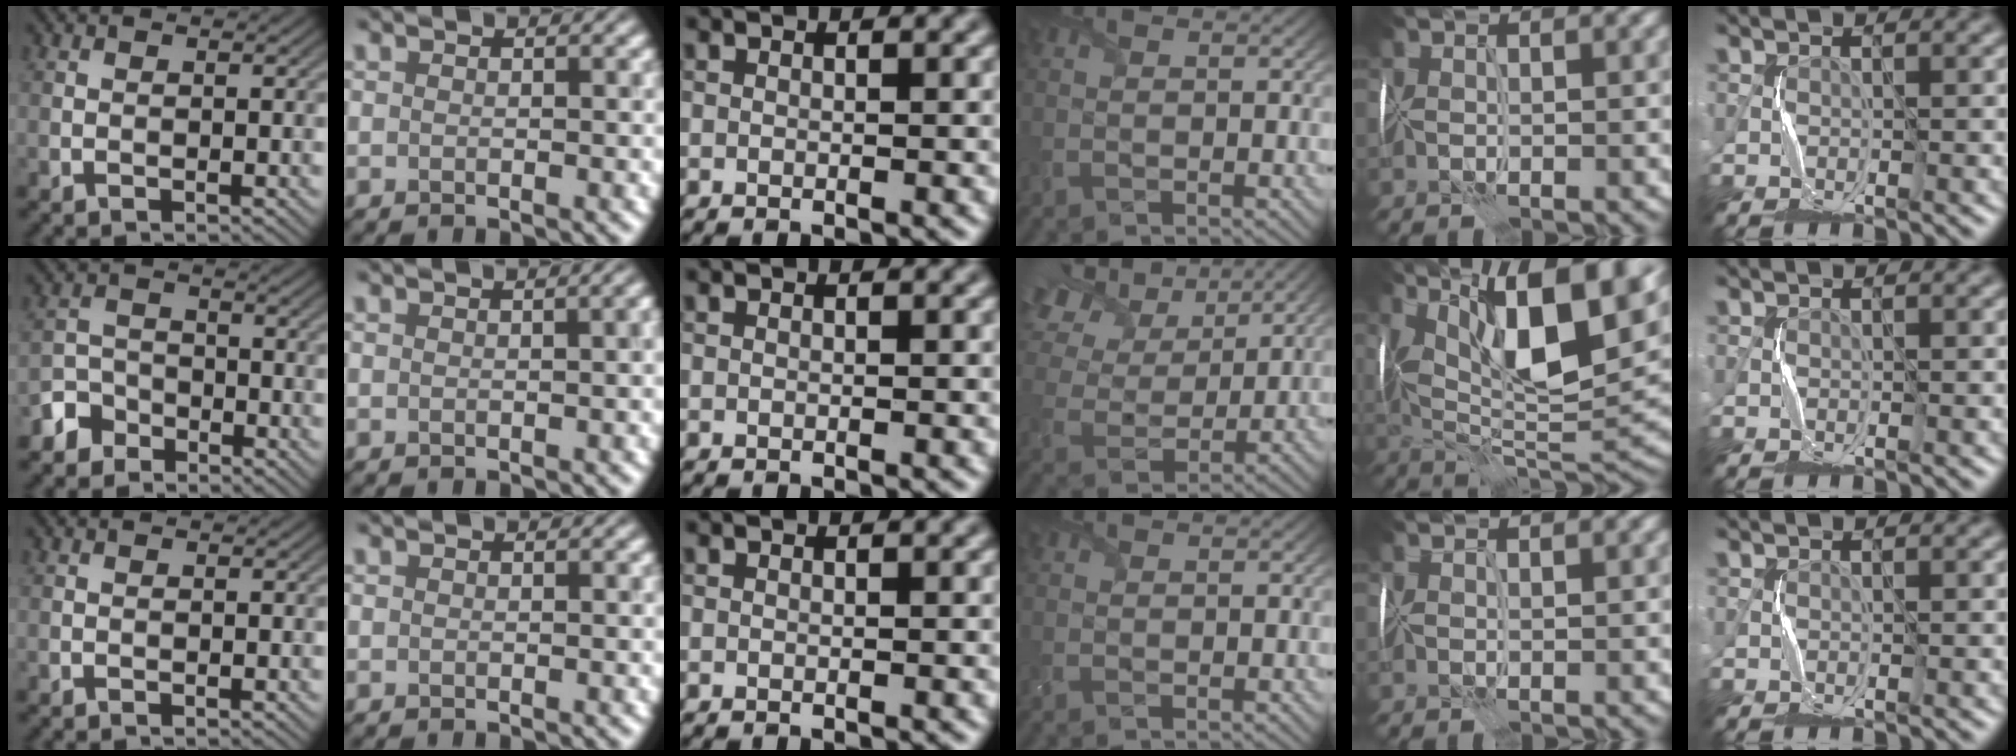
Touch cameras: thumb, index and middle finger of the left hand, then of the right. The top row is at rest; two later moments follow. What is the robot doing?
{"motion": "fold", "object": "tissue"}